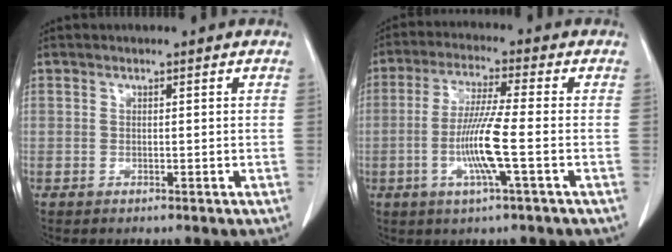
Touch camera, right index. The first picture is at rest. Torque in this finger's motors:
{"motor_torque": [1.40, -0.28, 0.73, 0.09]}